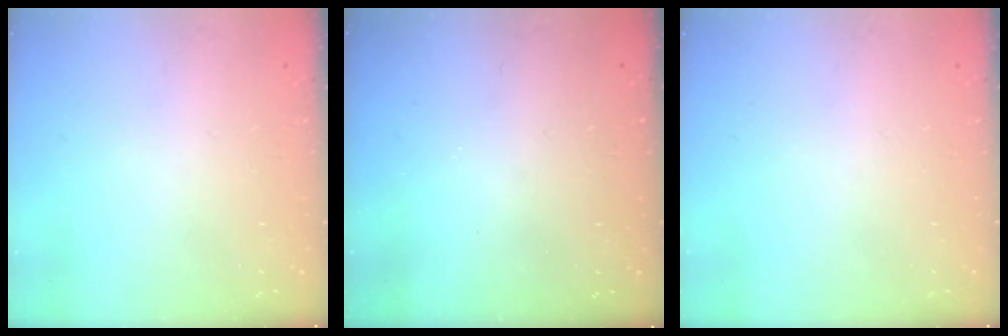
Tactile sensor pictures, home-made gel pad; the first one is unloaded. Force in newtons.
{"total": 3.3, "press": 3.3, "slide": 0.1}
{"total": 0.0}